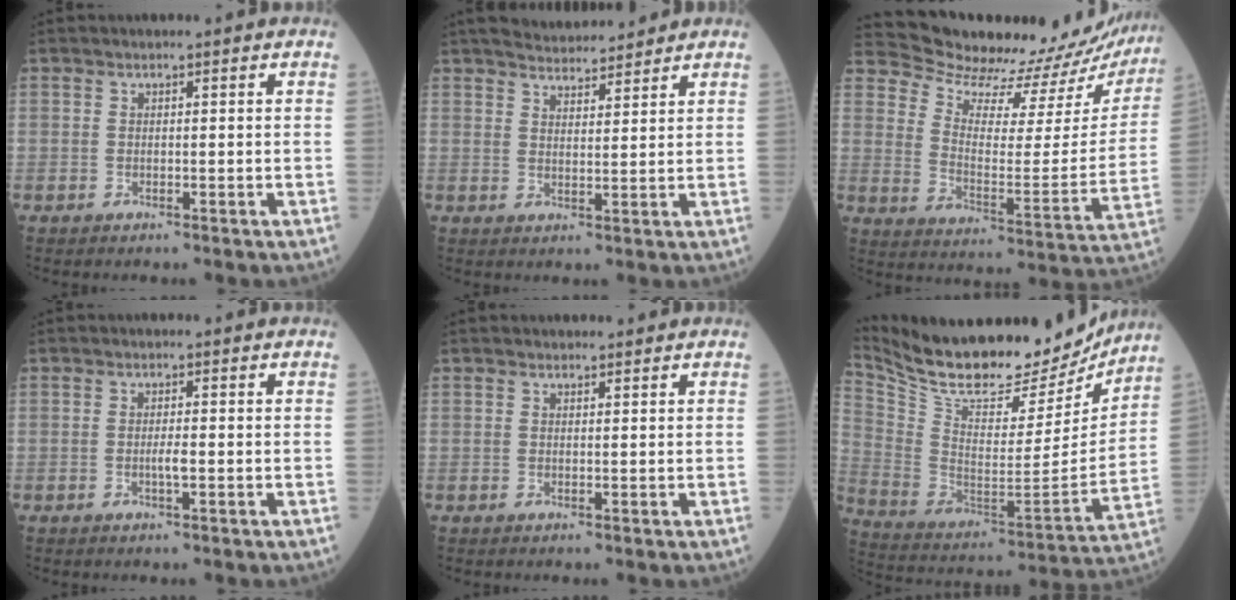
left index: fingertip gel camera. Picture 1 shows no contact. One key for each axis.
{"total": 7.6, "fx": 7.0, "fy": 1.3, "fz": 2.5, "tx": -0.041, "ty": 0.013, "tz": 0.109}
{"total": 22.8, "fx": 22.0, "fy": 4.6, "fz": 3.3, "tx": -0.052, "ty": -0.093, "tz": 0.275}
{"total": 1.5, "fx": -0.7, "fy": 0.1, "fz": 1.3, "tx": -0.028, "ty": -0.006, "tz": -0.012}
{"total": 0.8, "fx": 0.7, "fy": 0.3, "fz": 0.0, "tx": -0.007, "ty": 0.000, "tz": 0.012}
{"total": 25.5, "fx": 22.5, "fy": 6.8, "fz": 9.9, "tx": -0.193, "ty": -0.031, "tz": 0.346}